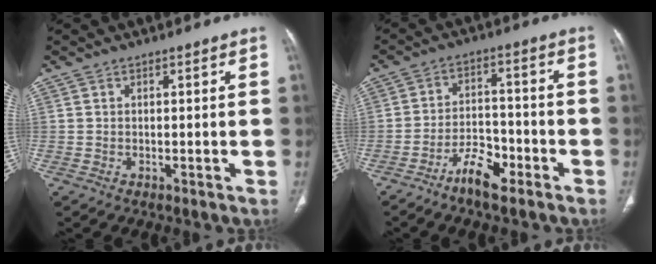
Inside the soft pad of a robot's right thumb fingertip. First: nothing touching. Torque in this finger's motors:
{"motor_torque": [-0.16, -0.02, -0.07, 0.11, 0.05]}